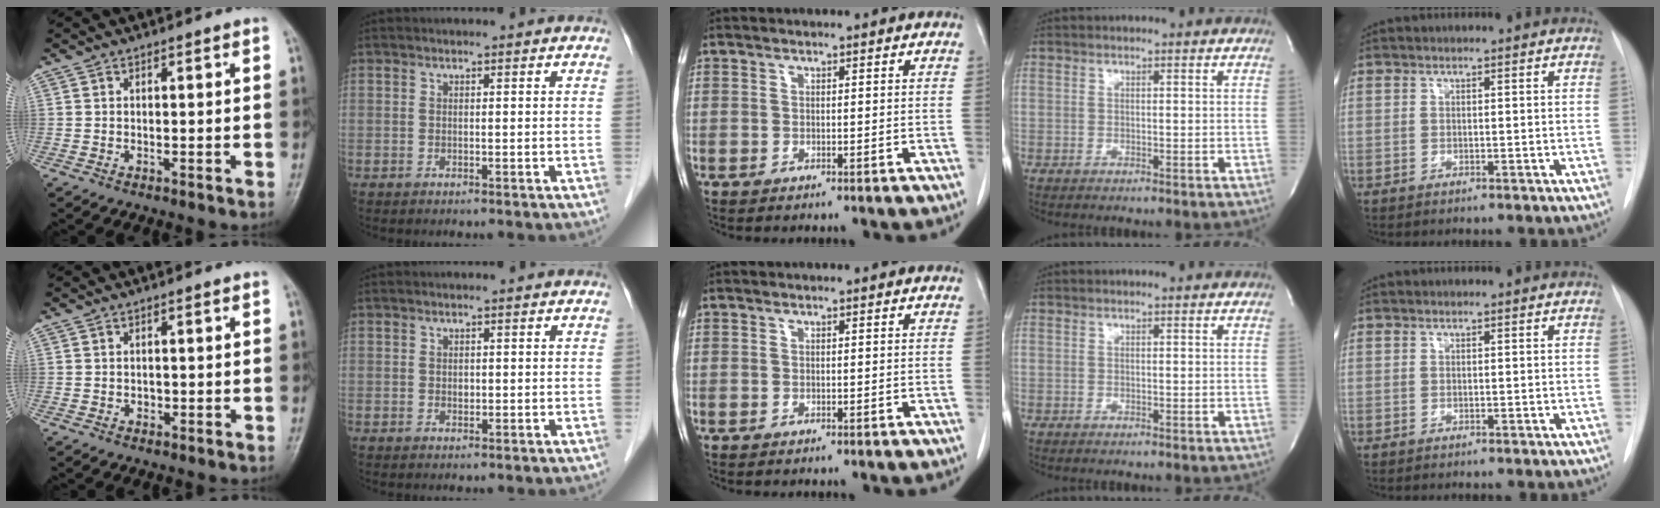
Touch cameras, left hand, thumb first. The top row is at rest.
{"thumb": {"total": 0.9, "force": [-0.2, 0.8, 0.5], "torque": [-0.003, 0.003, -0.002]}, "index": {"total": 0.7, "force": [0.1, 0.6, 0.5], "torque": [-0.007, 0.001, 0.000]}}